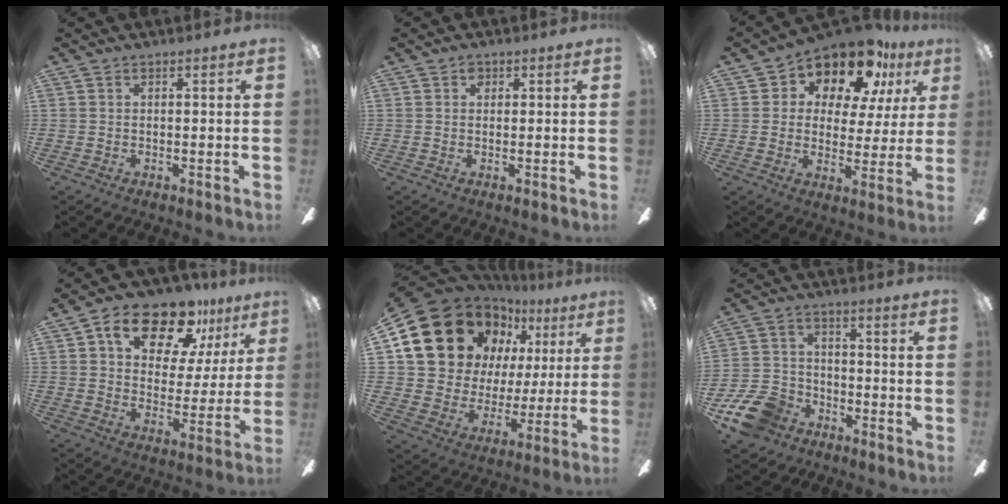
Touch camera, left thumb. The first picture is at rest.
{"total": 1.4, "force": [0.6, 1.1, 0.7], "torque": [-0.008, 0.001, 0.009]}
{"total": 13.4, "force": [9.7, 6.6, 6.5], "torque": [-0.114, -0.060, 0.170]}
{"total": 18.3, "force": [11.7, 9.5, 10.3], "torque": [-0.161, -0.056, 0.199]}
{"total": 22.8, "force": [12.4, 15.7, 11.0], "torque": [-0.212, -0.075, 0.242]}
{"total": 12.2, "force": [-7.6, 7.9, 5.3], "torque": [-0.121, 0.054, -0.141]}